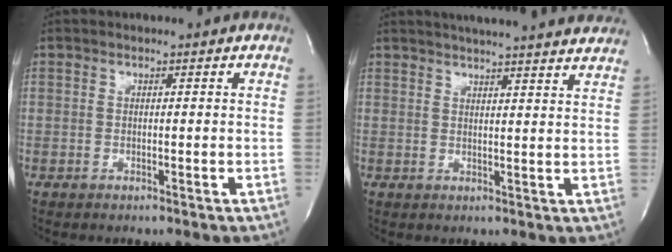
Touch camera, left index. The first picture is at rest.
{"total": 20.1, "force": [18.3, 0.9, 8.1], "torque": [-0.126, 0.004, 0.226]}